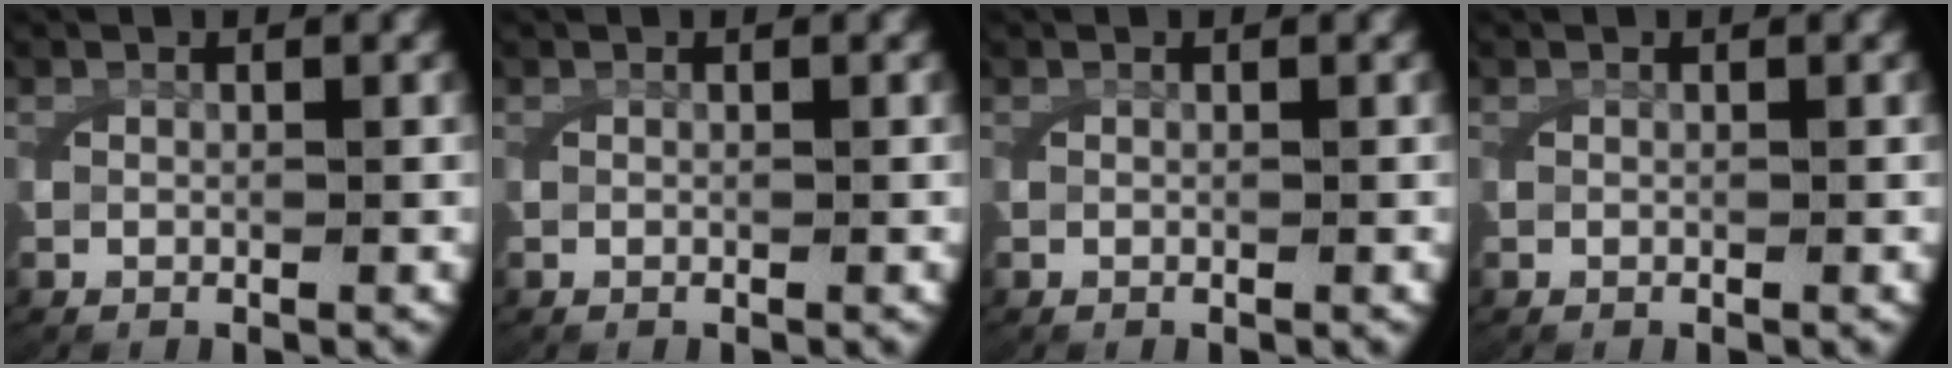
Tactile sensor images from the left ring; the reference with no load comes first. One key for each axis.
{"total": 0.0}
{"total": 0.0}
{"total": 0.0}